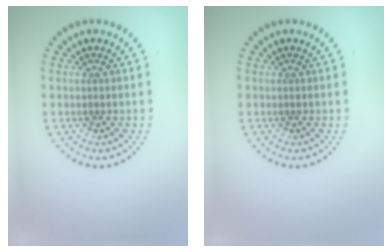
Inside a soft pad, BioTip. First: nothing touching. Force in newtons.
{"total": 0.0}